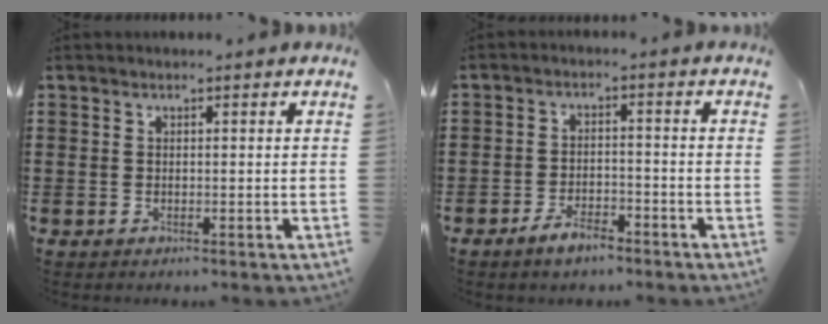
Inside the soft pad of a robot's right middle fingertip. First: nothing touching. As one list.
[{"total": 4.0, "force": [-3.2, 1.4, 1.9], "torque": [-0.037, 0.009, -0.064]}]